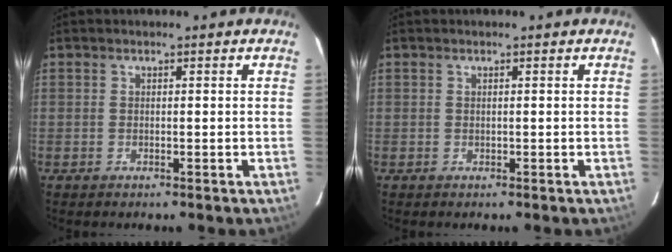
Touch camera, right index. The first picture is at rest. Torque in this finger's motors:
{"motor_torque": [-0.16, -0.13, -0.04, 0.00]}